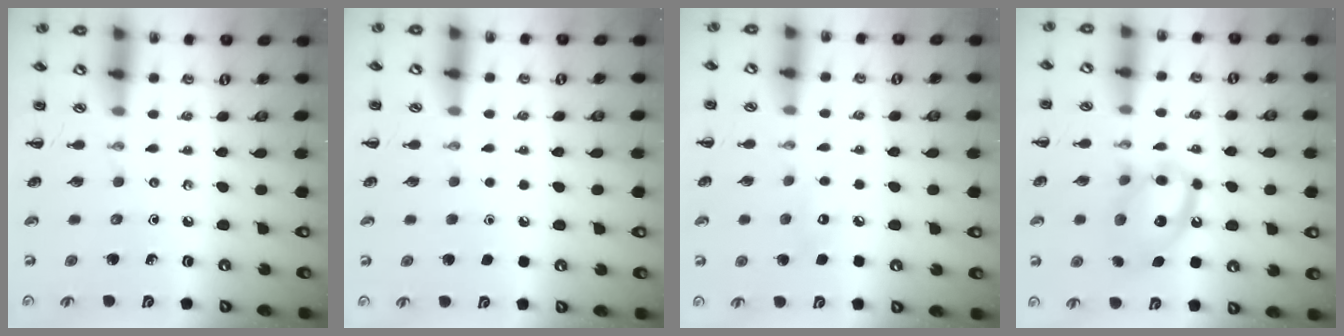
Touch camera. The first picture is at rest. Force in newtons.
{"total": 1.6, "press": 1.6, "slide": 0.1}
{"total": 4.7, "press": 4.6, "slide": 1.1}
{"total": 14.4, "press": 14.2, "slide": 2.2}